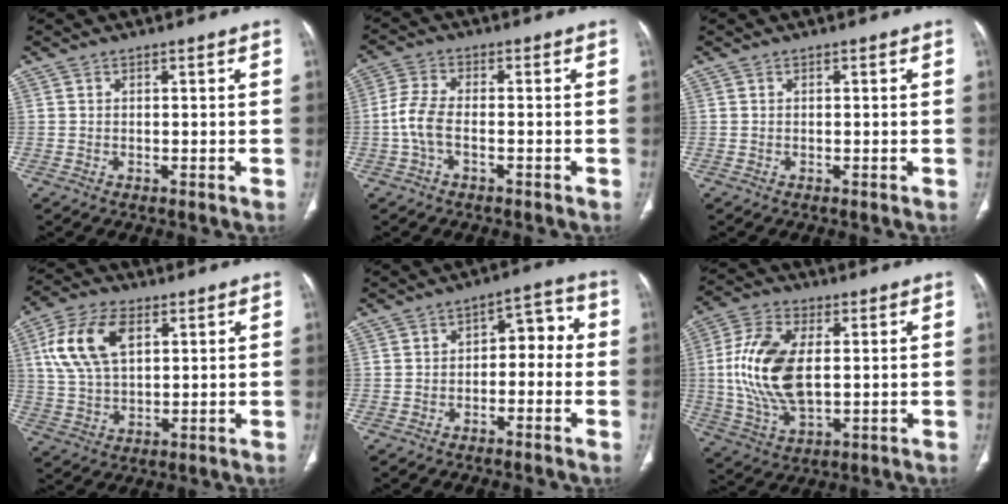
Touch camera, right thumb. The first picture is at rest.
{"total": 5.4, "force": [-1.4, 2.7, 4.5], "torque": [-0.109, 0.017, -0.032]}
{"total": 0.0}
{"total": 12.8, "force": [4.3, 7.2, 9.7], "torque": [-0.189, 0.001, 0.085]}
{"total": 6.8, "force": [-1.3, 4.3, 5.1], "torque": [-0.039, 0.045, -0.028]}
{"total": 15.5, "force": [1.2, 8.3, 13.1], "torque": [-0.273, -0.003, 0.026]}